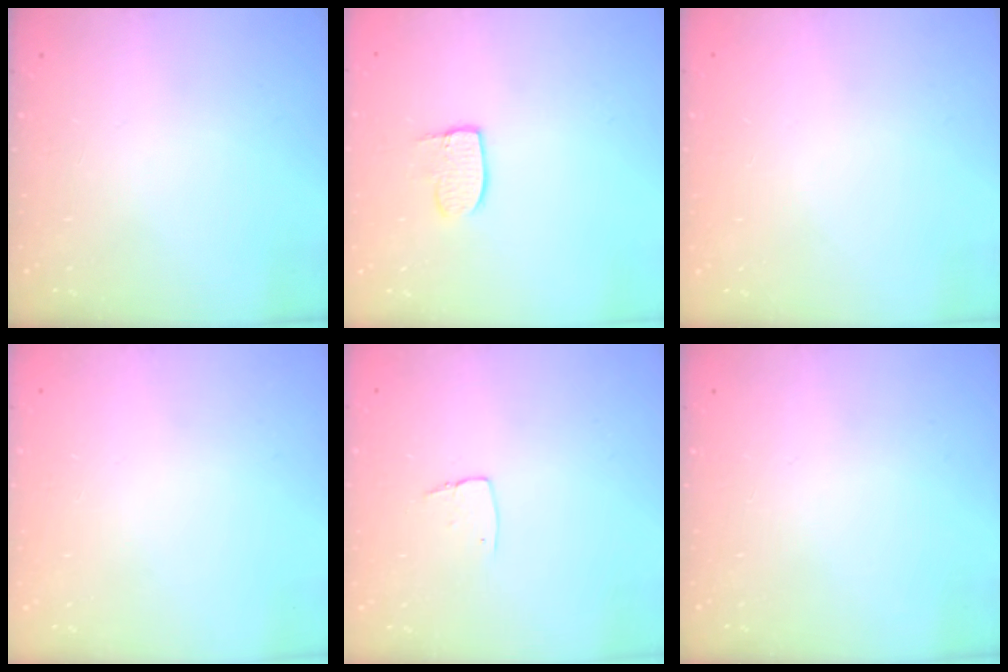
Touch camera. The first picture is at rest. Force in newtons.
{"total": 6.8, "press": 6.8, "slide": 0.1}
{"total": 0.0}
{"total": 0.0}
{"total": 4.9, "press": 4.8, "slide": 0.3}
{"total": 0.0}